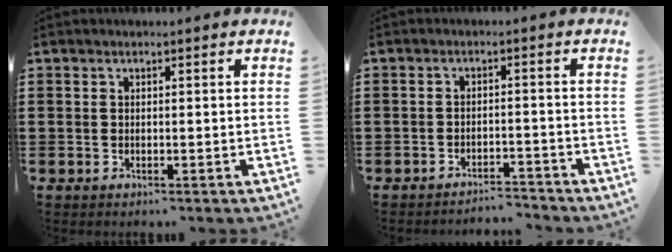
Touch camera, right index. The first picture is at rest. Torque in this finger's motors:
{"motor_torque": [-0.45, 0.56, 0.01, 0.00]}